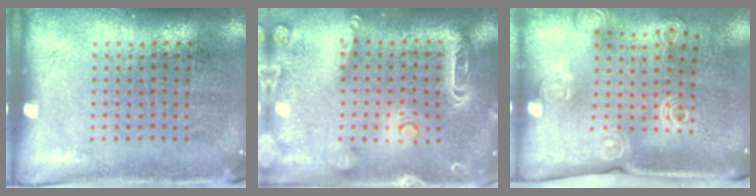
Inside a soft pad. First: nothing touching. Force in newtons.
{"total": 2.1, "press": 1.9, "slide": 0.9}
{"total": 1.5, "press": 1.4, "slide": 0.6}